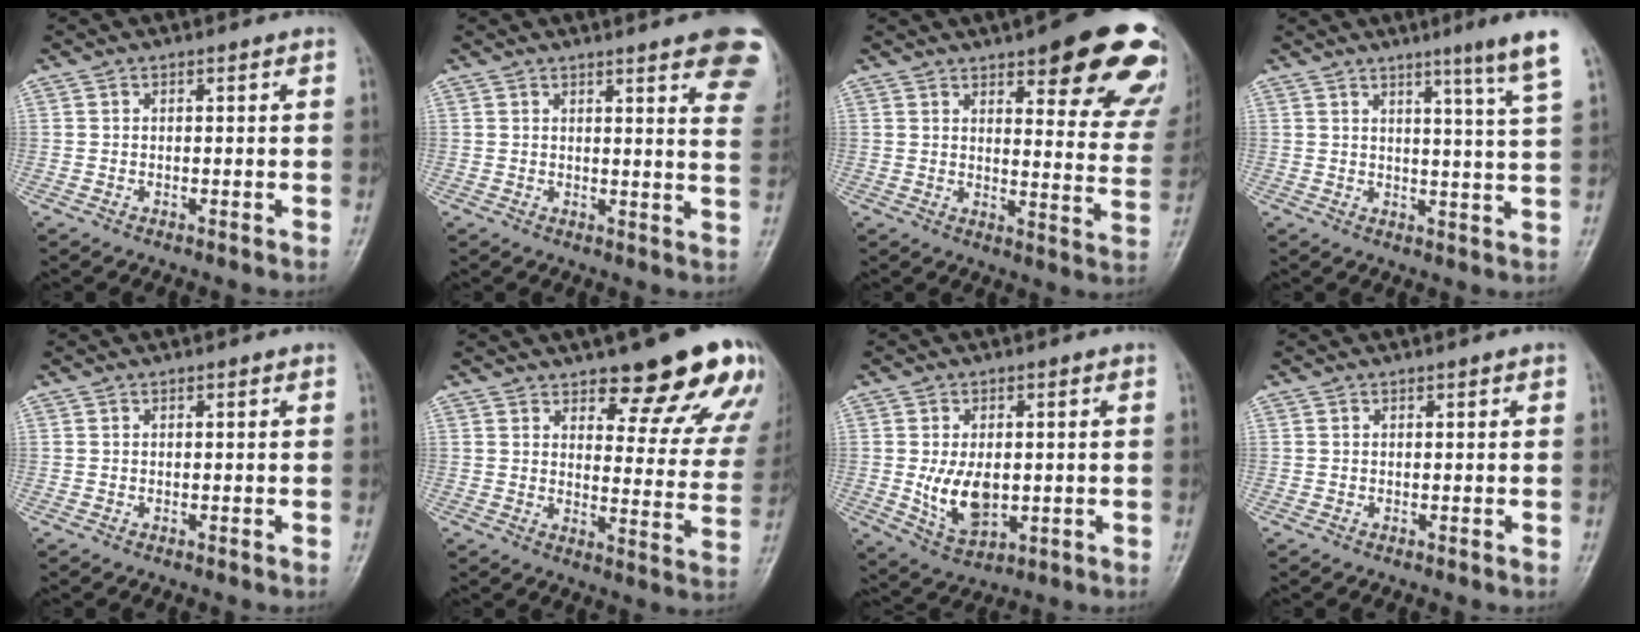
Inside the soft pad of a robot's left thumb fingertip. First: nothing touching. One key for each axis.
{"total": 15.0, "fx": 9.7, "fy": 3.0, "fz": 11.1, "tx": -0.117, "ty": -0.034, "tz": 0.099}
{"total": 22.0, "fx": 13.5, "fy": 6.6, "fz": 16.1, "tx": -0.157, "ty": -0.054, "tz": 0.157}
{"total": 8.8, "fx": 5.7, "fy": -0.8, "fz": 6.6, "tx": -0.087, "ty": -0.036, "tz": 0.069}
{"total": 0.0}
{"total": 17.7, "fx": 13.0, "fy": 5.7, "fz": 10.6, "tx": -0.079, "ty": -0.077, "tz": 0.153}
{"total": 8.6, "fx": -0.4, "fy": 5.5, "fz": 6.7, "tx": -0.103, "ty": -0.012, "tz": 0.006}
{"total": 0.6, "fx": 0.3, "fy": 0.3, "fz": 0.4, "tx": -0.001, "ty": 0.000, "tz": 0.001}